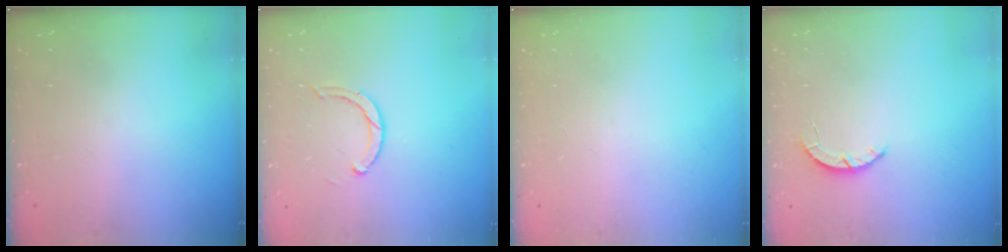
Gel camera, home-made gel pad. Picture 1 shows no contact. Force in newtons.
{"total": 3.0, "press": 2.9, "slide": 0.5}
{"total": 0.0}
{"total": 2.2, "press": 2.2, "slide": 0.3}